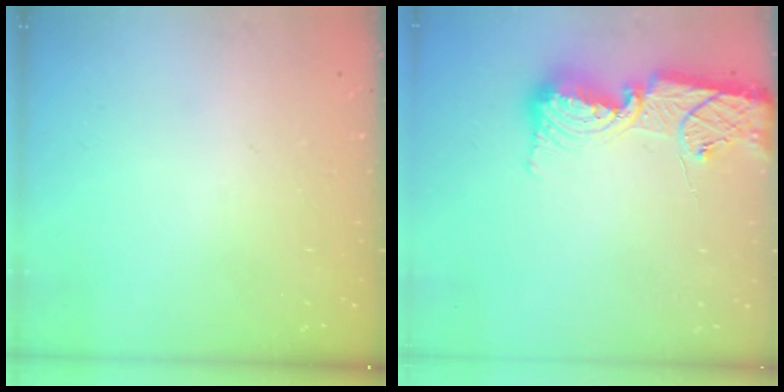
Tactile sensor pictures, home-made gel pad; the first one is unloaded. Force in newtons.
{"total": 14.0, "press": 14.0, "slide": 1.1}